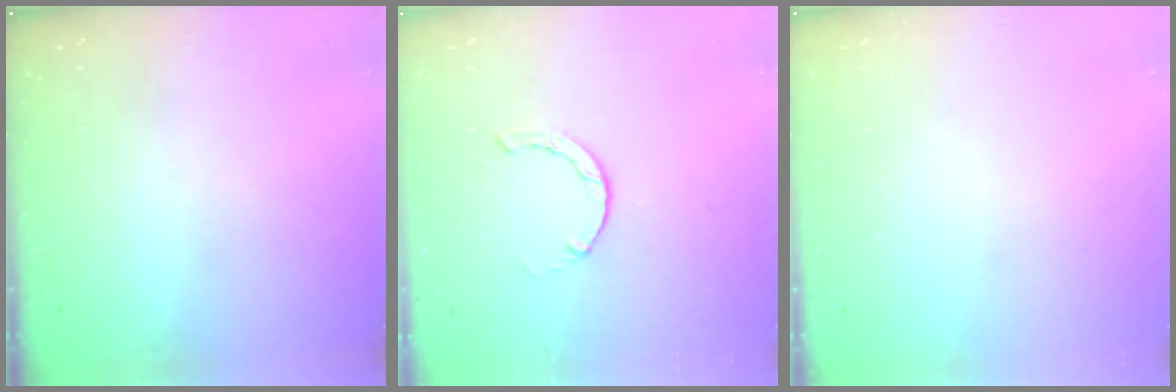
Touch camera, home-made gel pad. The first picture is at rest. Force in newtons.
{"total": 1.3, "press": 1.2, "slide": 0.3}
{"total": 0.0}